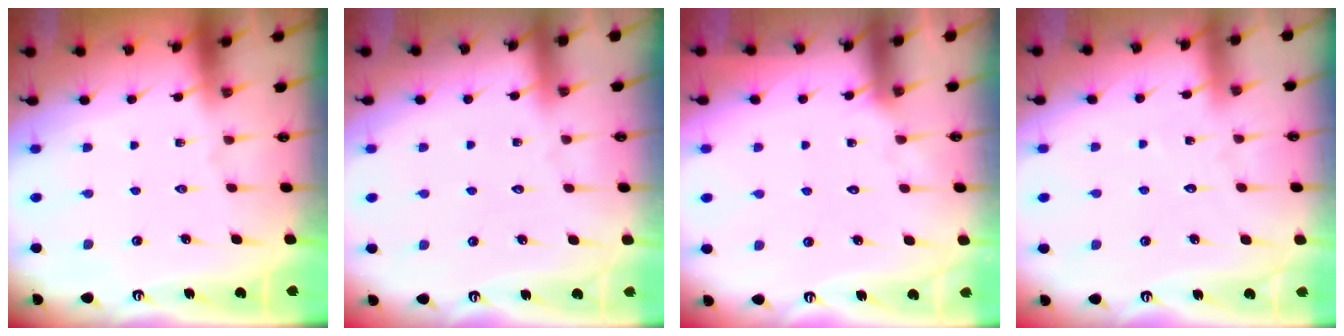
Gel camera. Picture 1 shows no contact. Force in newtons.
{"total": 2.5, "press": 2.5, "slide": 0.3}
{"total": 1.9, "press": 1.9, "slide": 0.1}
{"total": 4.2, "press": 4.1, "slide": 0.4}